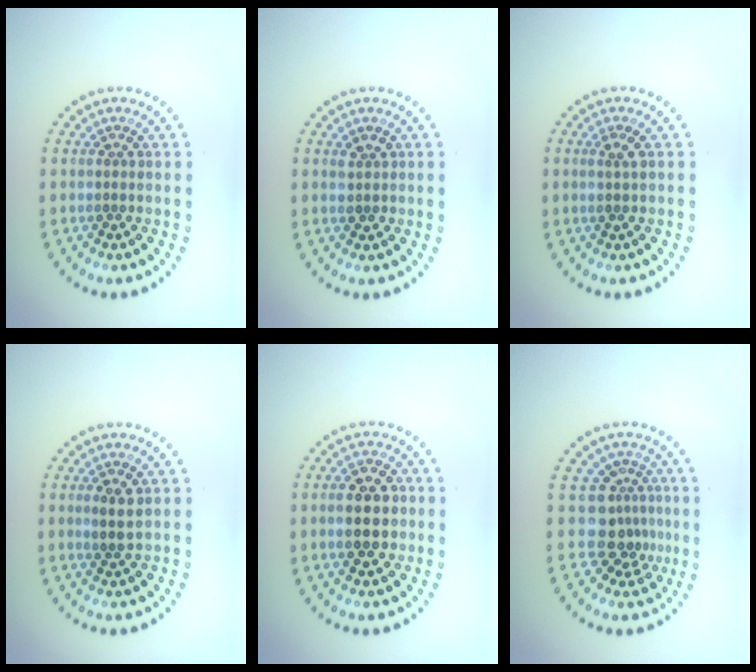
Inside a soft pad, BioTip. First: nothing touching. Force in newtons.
{"total": 1.5, "press": 1.4, "slide": 0.3}
{"total": 1.0, "press": 0.9, "slide": 0.4}
{"total": 1.9, "press": 1.8, "slide": 0.5}
{"total": 4.7, "press": 4.7, "slide": 0.2}
{"total": 3.5, "press": 2.4, "slide": 2.5}